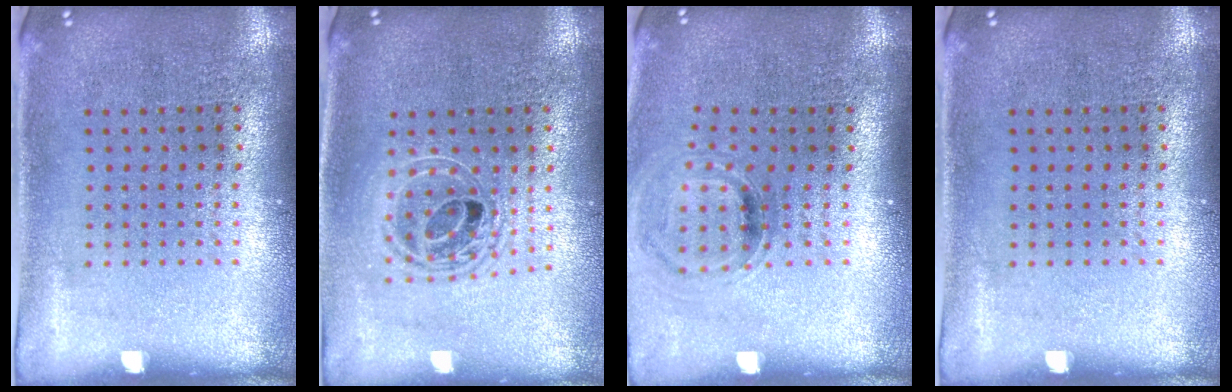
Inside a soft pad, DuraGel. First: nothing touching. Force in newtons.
{"total": 1.7, "press": 1.4, "slide": 0.9}
{"total": 0.9, "press": 0.8, "slide": 0.3}
{"total": 0.0}